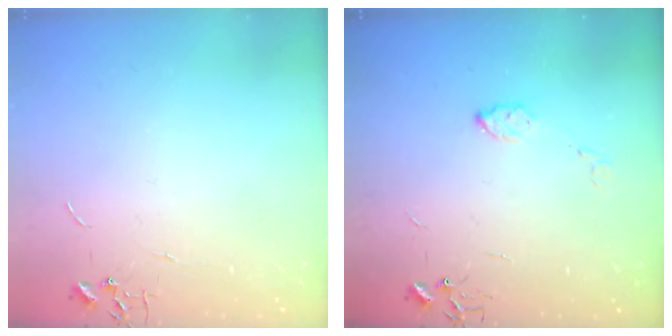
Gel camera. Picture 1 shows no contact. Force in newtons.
{"total": 4.0, "press": 4.0, "slide": 0.7}